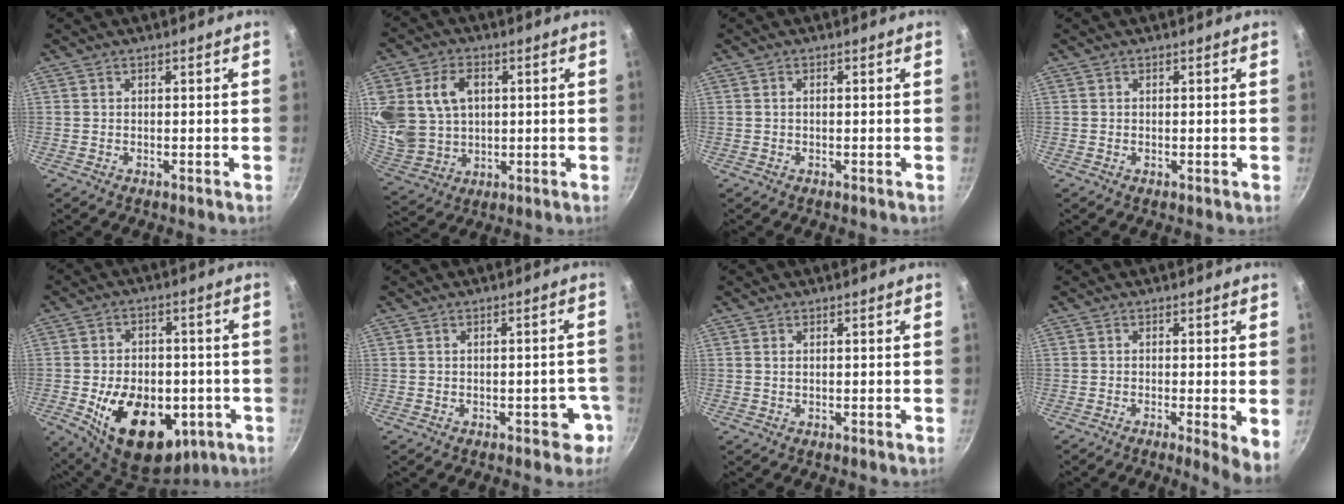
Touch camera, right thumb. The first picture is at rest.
{"total": 17.5, "force": [4.0, 13.5, 10.3], "torque": [-0.216, -0.002, 0.091]}
{"total": 0.6, "force": [0.0, 0.3, 0.5], "torque": [-0.009, 0.004, -0.001]}
{"total": 0.0}
{"total": 20.0, "force": [-5.5, 13.3, 13.9], "torque": [-0.189, 0.012, -0.067]}
{"total": 4.0, "force": [-2.0, 2.2, 2.6], "torque": [0.001, 0.023, -0.017]}
{"total": 0.7, "force": [0.2, 0.4, 0.5], "torque": [-0.009, 0.001, 0.003]}
{"total": 5.1, "force": [-1.2, 0.8, 4.9], "torque": [-0.060, -0.006, -0.016]}